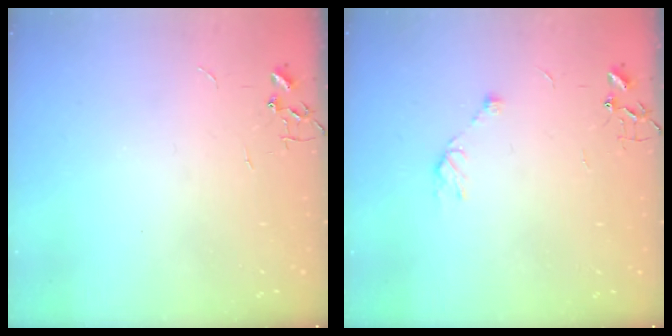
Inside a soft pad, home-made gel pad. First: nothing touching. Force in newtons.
{"total": 5.0, "press": 4.9, "slide": 0.7}